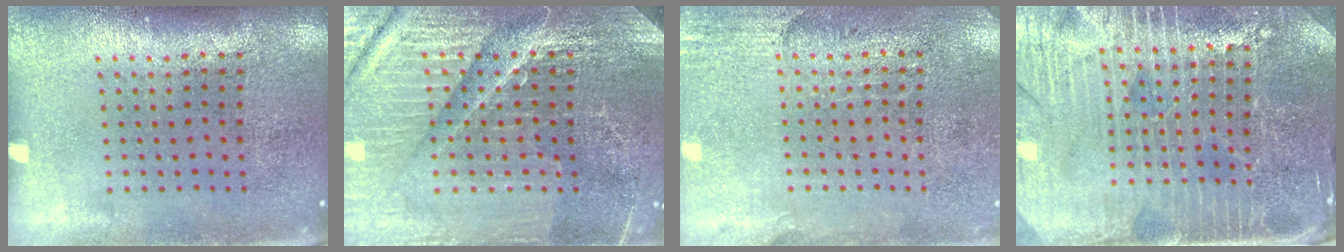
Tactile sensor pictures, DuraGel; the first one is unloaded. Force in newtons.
{"total": 5.2, "press": 4.9, "slide": 1.8}
{"total": 2.8, "press": 2.4, "slide": 1.4}
{"total": 4.4, "press": 4.1, "slide": 1.8}